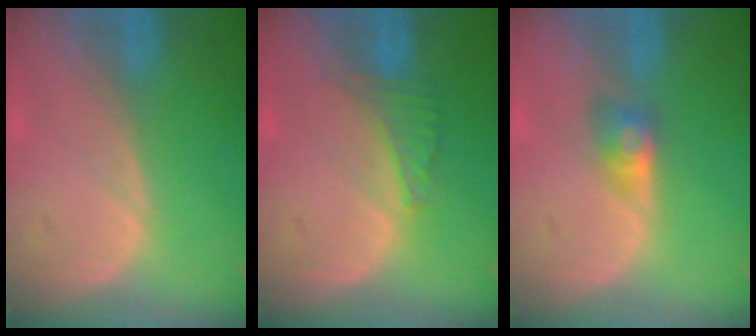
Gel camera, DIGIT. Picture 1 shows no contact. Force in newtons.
{"total": 3.0, "press": 3.0, "slide": 0.2}
{"total": 2.9, "press": 2.4, "slide": 1.5}